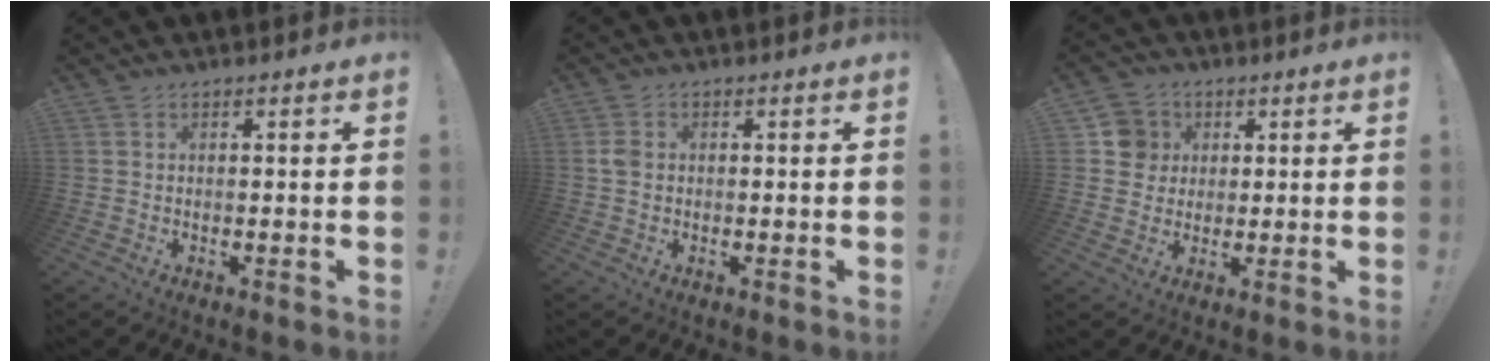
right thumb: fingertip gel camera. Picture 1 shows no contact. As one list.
[{"total": 2.4, "force": [0.1, 1.9, 1.5], "torque": [-0.021, 0.003, 0.000]}, {"total": 7.6, "force": [1.9, 7.2, 1.3], "torque": [-0.011, -0.007, 0.040]}]